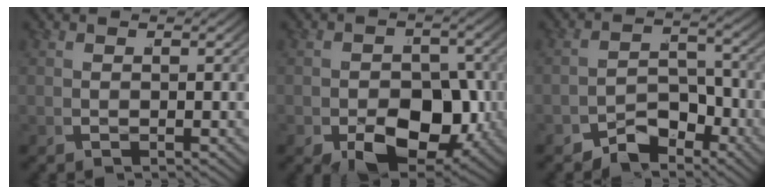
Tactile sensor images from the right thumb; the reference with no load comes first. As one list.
[{"total": 9.0, "force": [-2.4, 6.0, 6.2], "torque": [-0.117, -0.046, -0.022]}, {"total": 4.1, "force": [-3.5, 1.9, 1.1], "torque": [-0.008, -0.006, -0.063]}]